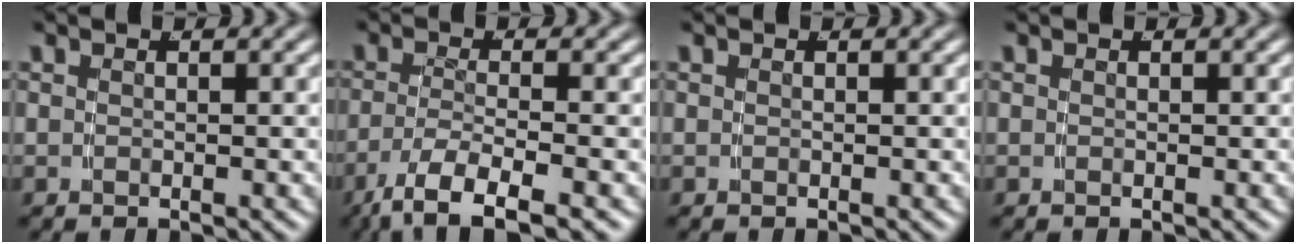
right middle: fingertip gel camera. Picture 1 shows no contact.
{"total": 7.2, "force": [-5.3, 1.9, 4.5], "torque": [-0.082, -0.035, -0.063]}
{"total": 0.0}
{"total": 0.0}